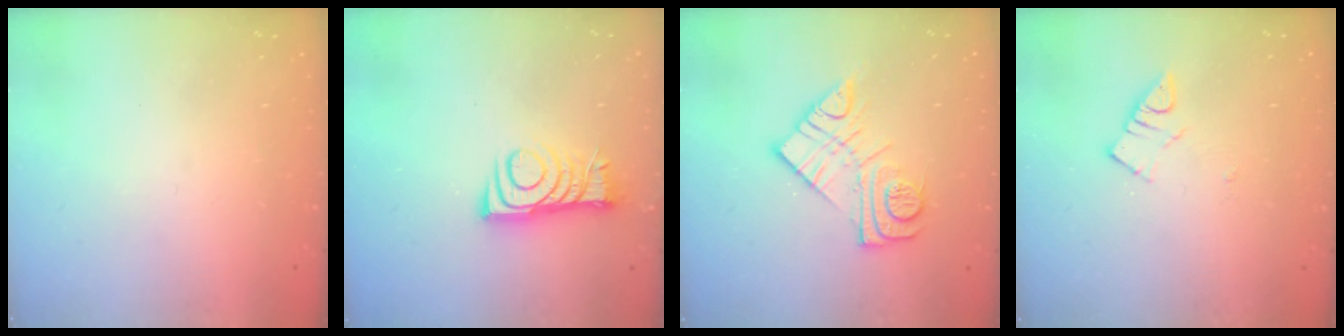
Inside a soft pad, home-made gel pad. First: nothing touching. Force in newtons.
{"total": 8.8, "press": 8.8, "slide": 0.6}
{"total": 12.3, "press": 12.2, "slide": 0.8}
{"total": 2.8, "press": 2.7, "slide": 0.3}